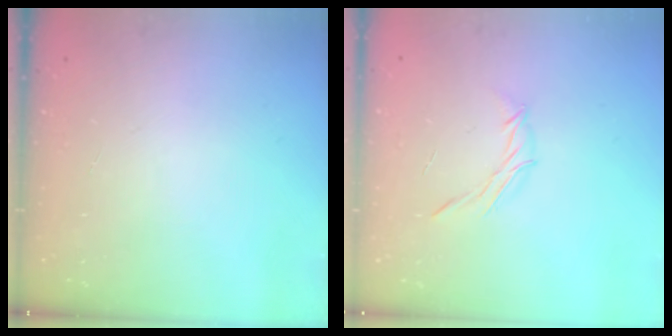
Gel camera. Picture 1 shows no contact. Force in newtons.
{"total": 4.5, "press": 4.3, "slide": 1.1}